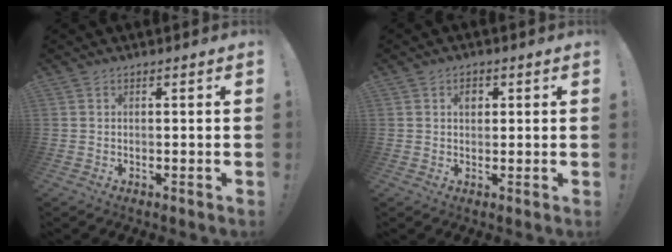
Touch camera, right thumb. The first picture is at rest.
{"total": 2.5, "force": [0.9, 1.8, 1.5], "torque": [-0.010, -0.002, 0.010]}